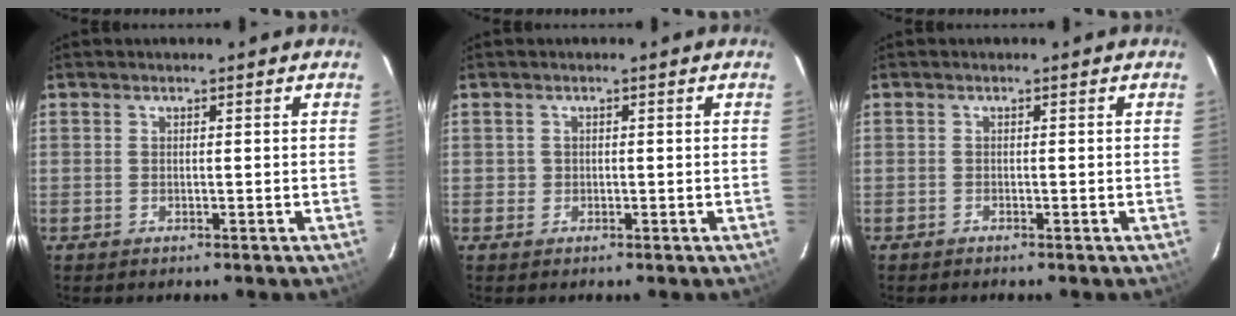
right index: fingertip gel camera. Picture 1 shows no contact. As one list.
[{"total": 1.5, "force": [-0.3, 1.4, 0.3], "torque": [-0.003, 0.001, -0.001]}, {"total": 1.0, "force": [-0.8, 0.4, 0.4], "torque": [-0.012, 0.000, -0.013]}]